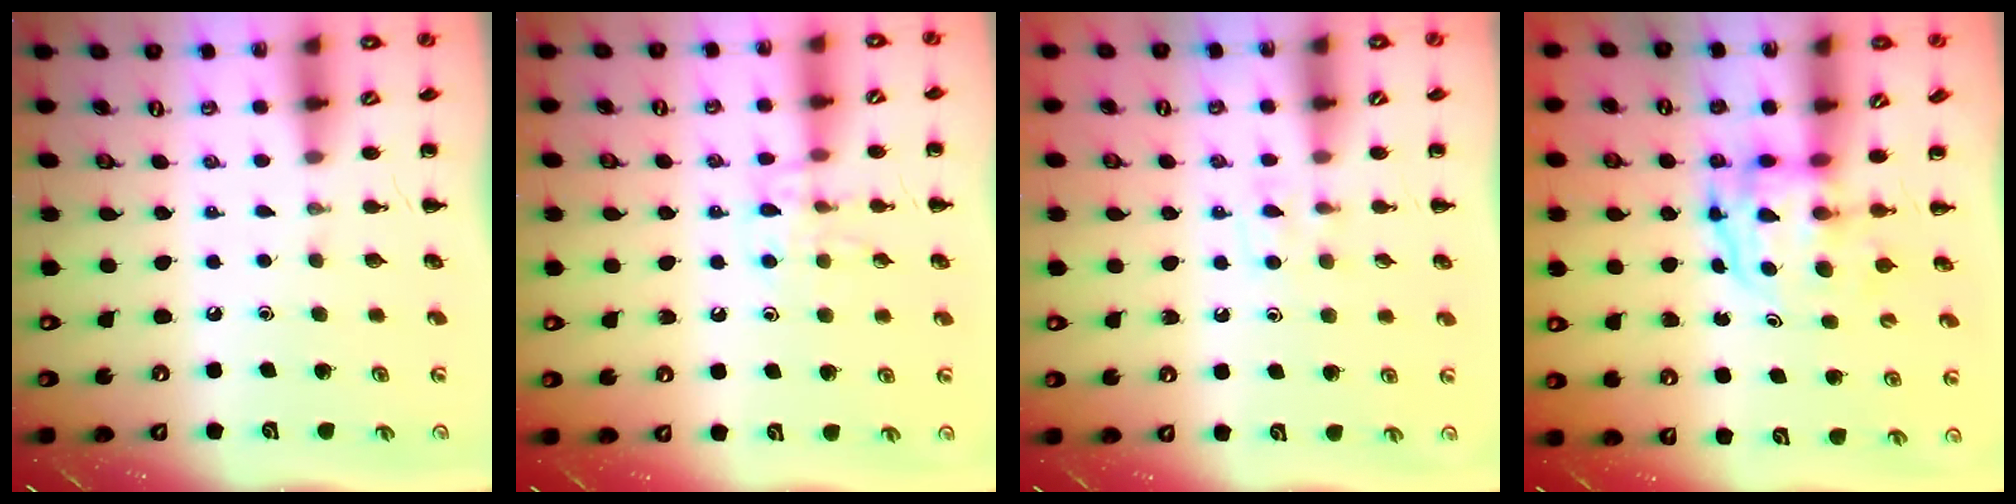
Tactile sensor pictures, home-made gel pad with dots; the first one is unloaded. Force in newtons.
{"total": 9.8, "press": 9.8, "slide": 0.9}
{"total": 4.7, "press": 4.3, "slide": 1.8}
{"total": 3.9, "press": 3.9, "slide": 0.7}